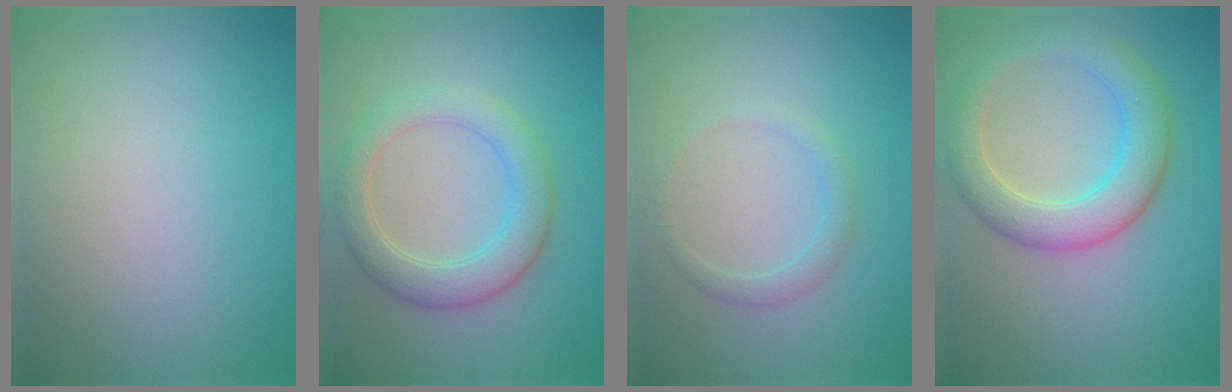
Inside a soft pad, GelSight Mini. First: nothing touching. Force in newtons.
{"total": 4.2, "press": 4.2, "slide": 0.1}
{"total": 1.5, "press": 1.5, "slide": 0.1}
{"total": 5.2, "press": 5.2, "slide": 0.2}